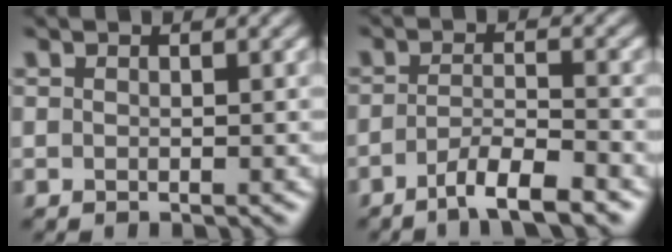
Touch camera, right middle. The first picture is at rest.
{"total": 4.3, "force": [-2.8, 0.8, 3.2], "torque": [-0.051, 0.000, -0.055]}